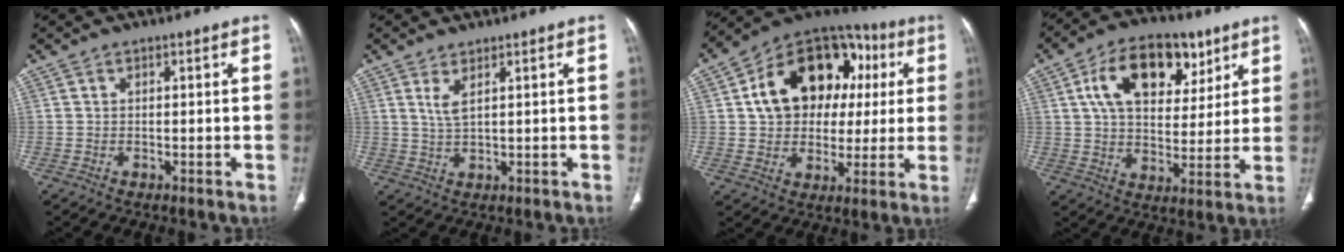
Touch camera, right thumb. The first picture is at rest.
{"total": 2.8, "force": [1.4, 0.6, 2.4], "torque": [-0.056, -0.011, 0.037]}
{"total": 21.2, "force": [4.9, 15.5, 13.5], "torque": [-0.164, 0.033, 0.075]}
{"total": 17.4, "force": [7.5, 10.7, 11.5], "torque": [-0.149, -0.011, 0.123]}